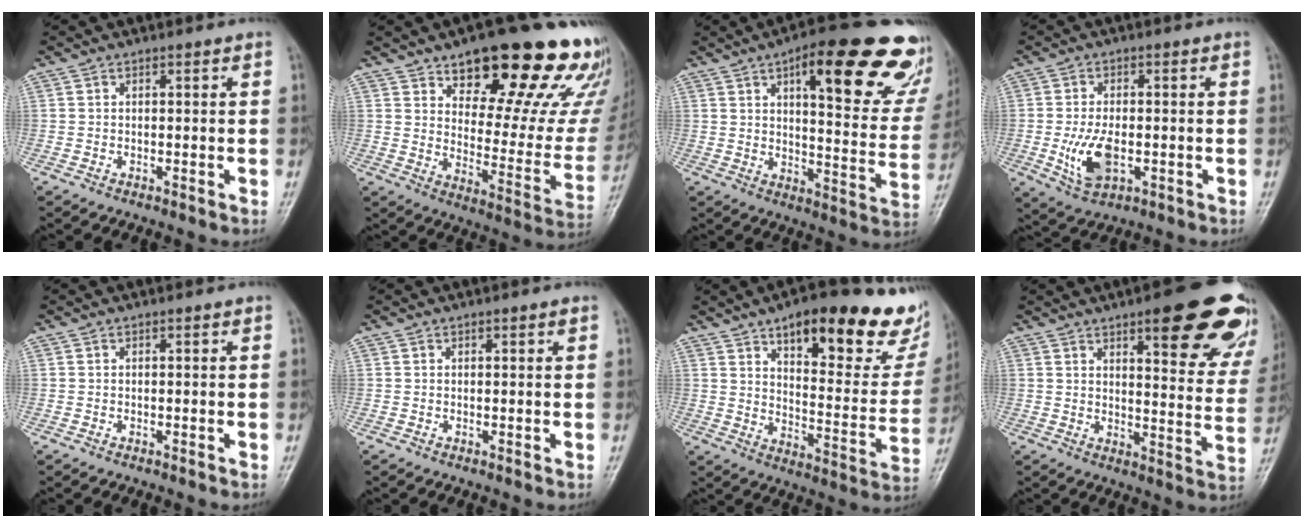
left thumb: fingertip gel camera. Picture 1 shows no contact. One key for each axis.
{"total": 27.5, "fx": 17.8, "fy": 10.3, "fz": 18.2, "tx": -0.194, "ty": -0.081, "tz": 0.241}
{"total": 26.0, "fx": 14.5, "fy": 7.9, "fz": 20.0, "tx": -0.221, "ty": -0.049, "tz": 0.189}
{"total": 7.9, "fx": -1.7, "fy": 4.4, "fz": 6.3, "tx": -0.119, "ty": -0.003, "tz": -0.024}
{"total": 0.0}
{"total": 0.7, "fx": 0.4, "fy": 0.2, "fz": 0.6, "tx": -0.008, "ty": 0.000, "tz": 0.004}
{"total": 27.1, "fx": 15.8, "fy": 9.3, "fz": 20.0, "tx": -0.225, "ty": -0.053, "tz": 0.220}
{"total": 21.4, "fx": 12.6, "fy": 5.9, "fz": 16.2, "tx": -0.163, "ty": -0.050, "tz": 0.154}